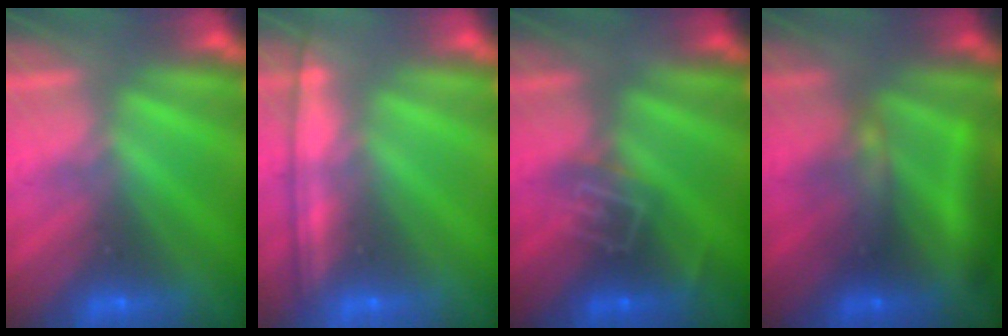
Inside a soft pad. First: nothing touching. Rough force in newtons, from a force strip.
{"total": 1.1}
{"total": 2.7}
{"total": 8.6}